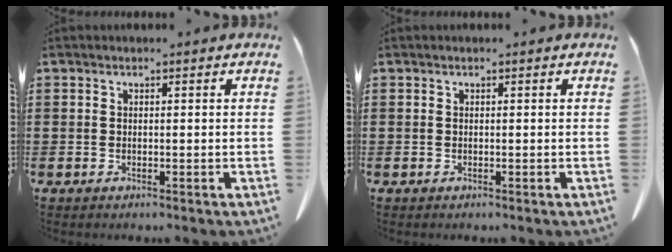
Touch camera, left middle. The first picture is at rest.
{"total": 0.0}